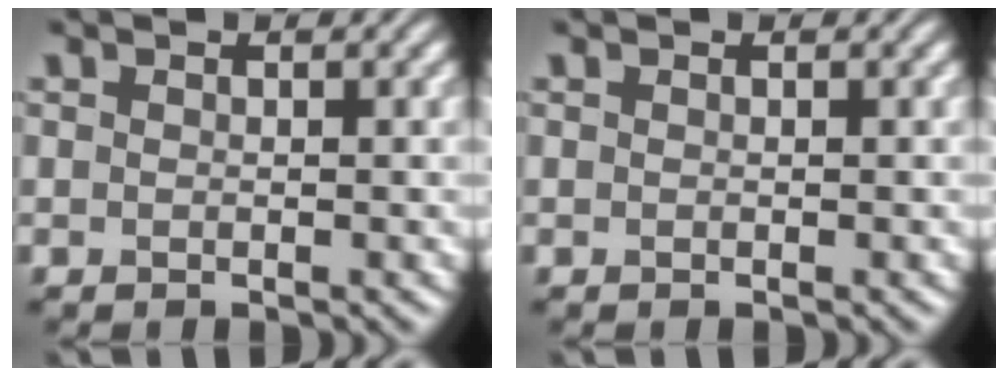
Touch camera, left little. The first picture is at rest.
{"total": 0.0}